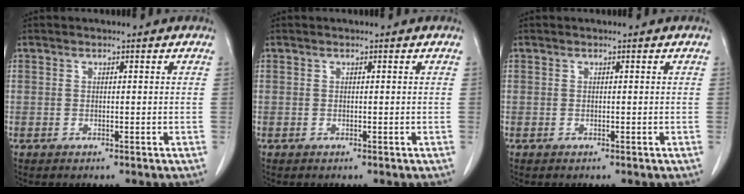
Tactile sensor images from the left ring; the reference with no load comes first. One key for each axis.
{"total": 0.0}
{"total": 0.0}